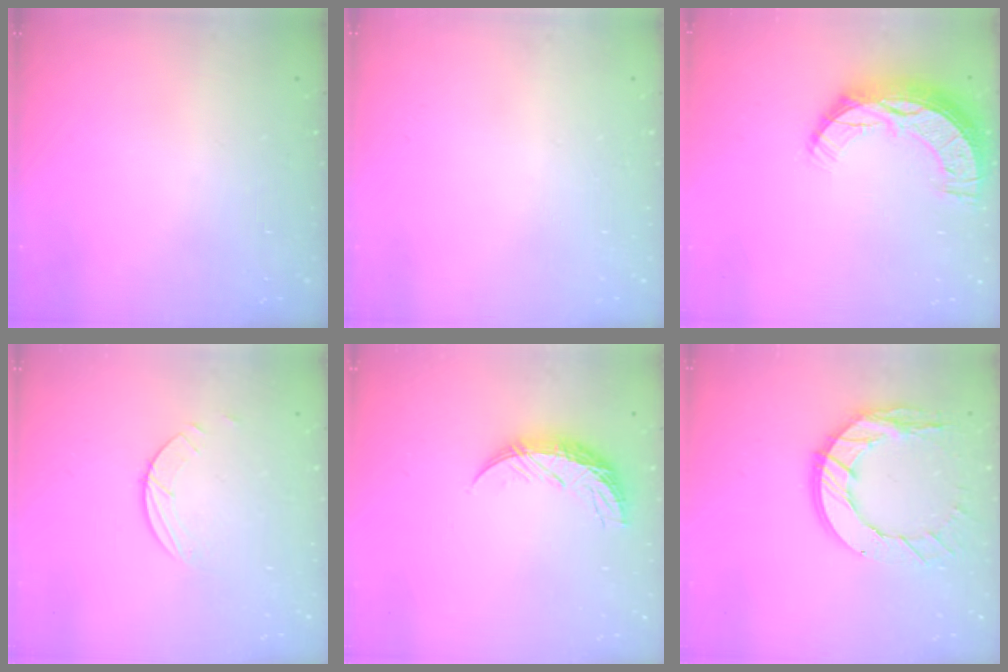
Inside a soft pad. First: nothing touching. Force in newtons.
{"total": 0.0}
{"total": 12.3, "press": 12.2, "slide": 0.9}
{"total": 2.0, "press": 2.0, "slide": 0.2}
{"total": 9.3, "press": 9.3, "slide": 0.7}
{"total": 14.3, "press": 14.2, "slide": 1.4}